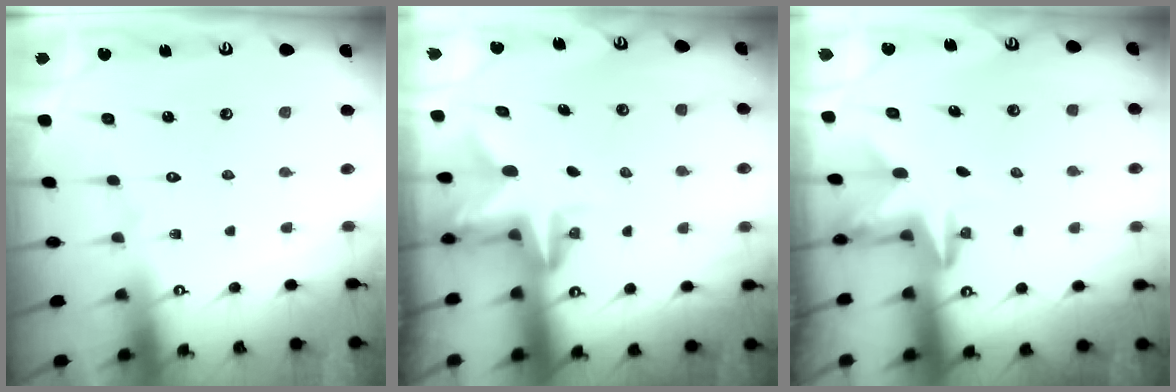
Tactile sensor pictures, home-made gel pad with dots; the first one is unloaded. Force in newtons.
{"total": 2.7, "press": 2.7, "slide": 0.2}
{"total": 3.0, "press": 2.9, "slide": 0.7}